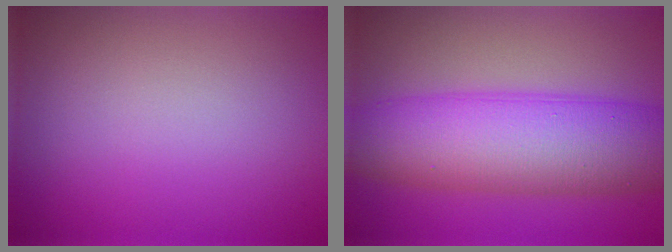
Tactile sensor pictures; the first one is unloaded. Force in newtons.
{"total": 10.4, "press": 10.4, "slide": 0.1}